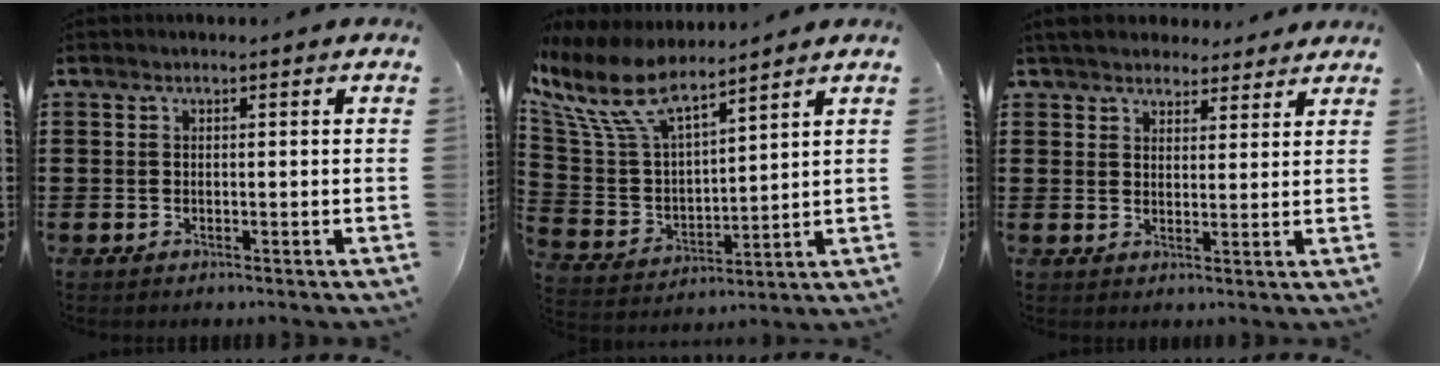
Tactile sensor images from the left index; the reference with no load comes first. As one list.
[{"total": 11.3, "force": [8.6, 3.7, 6.3], "torque": [-0.167, -0.042, 0.152]}, {"total": 4.4, "force": [4.1, 1.4, 0.8], "torque": [-0.031, -0.006, 0.077]}]